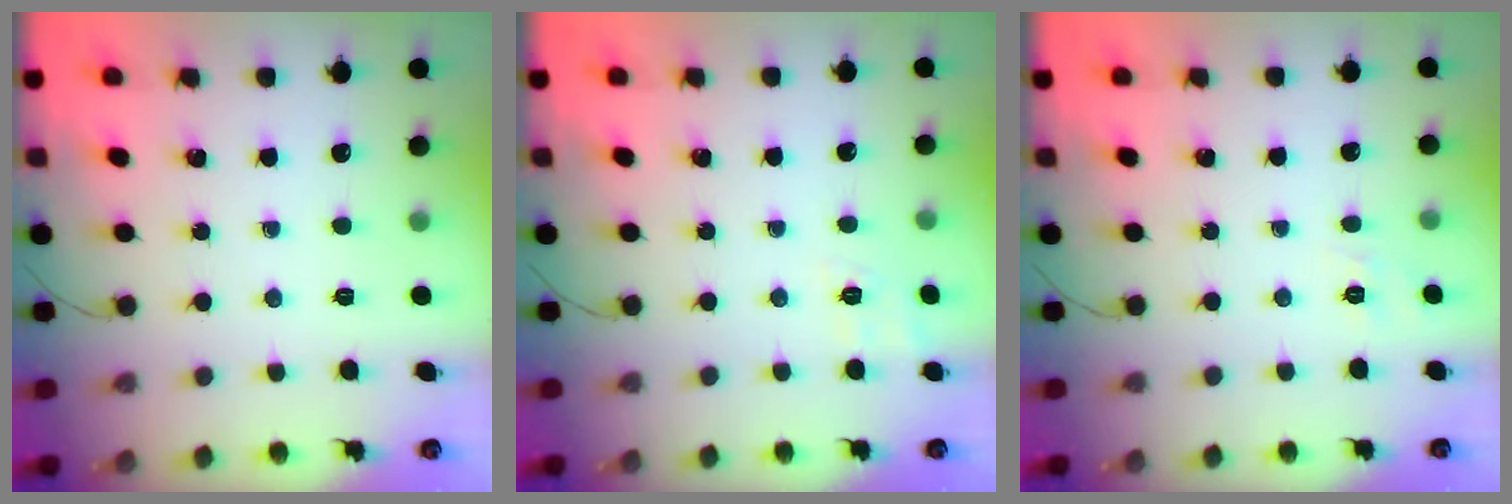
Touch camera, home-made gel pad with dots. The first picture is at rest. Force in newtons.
{"total": 2.8, "press": 2.1, "slide": 1.9}
{"total": 1.9, "press": 1.3, "slide": 1.4}